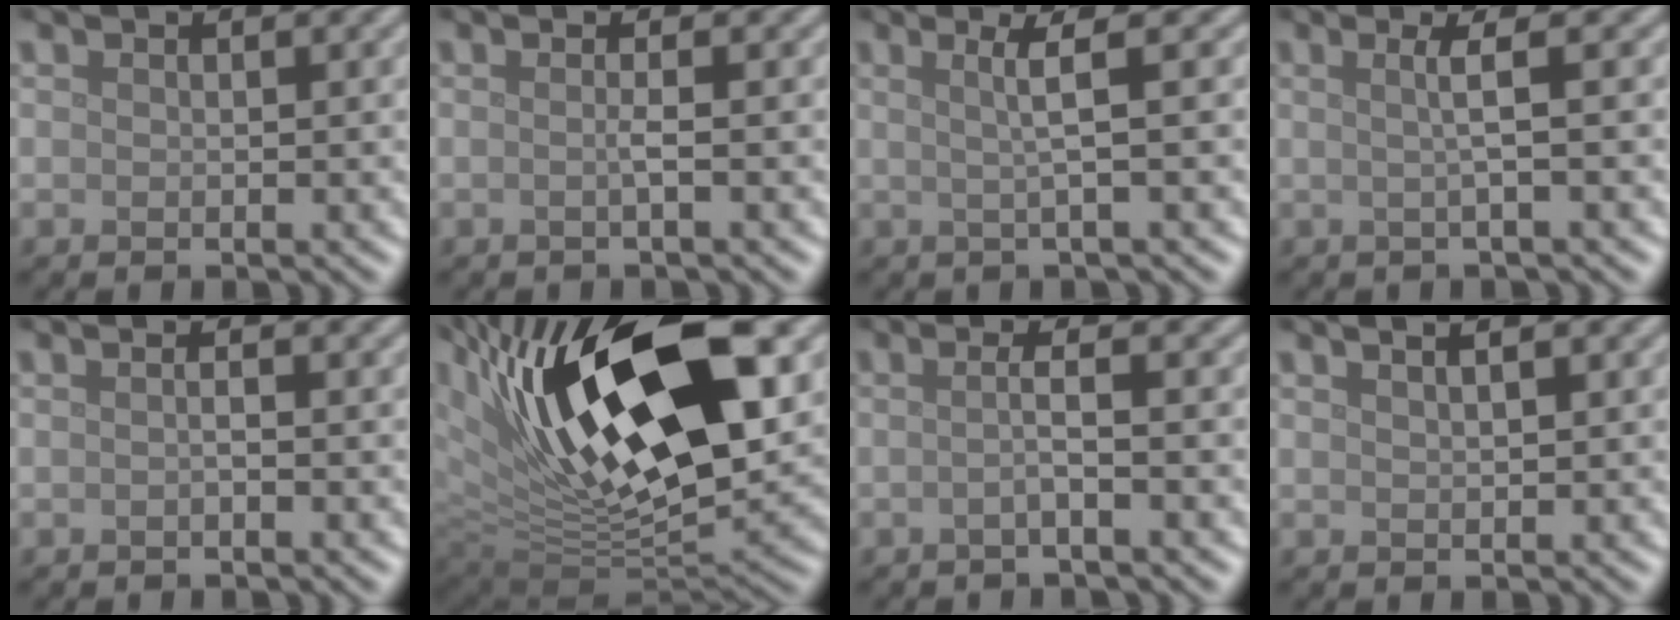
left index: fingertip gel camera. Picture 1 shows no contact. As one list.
[{"total": 1.3, "force": [-0.1, 0.3, 1.3], "torque": [-0.020, -0.002, -0.008]}, {"total": 2.8, "force": [0.4, 0.4, 2.7], "torque": [-0.047, 0.006, 0.002]}, {"total": 2.4, "force": [0.2, 0.5, 2.4], "torque": [-0.039, 0.005, -0.005]}, {"total": 0.8, "force": [-0.2, 0.2, 0.8], "torque": [-0.013, 0.001, -0.006]}, {"total": 18.4, "force": [5.6, 7.3, 15.9], "torque": [-0.270, 0.010, 0.087]}, {"total": 2.1, "force": [-0.3, 0.4, 2.0], "torque": [-0.033, -0.002, -0.014]}, {"total": 1.9, "force": [1.2, 0.7, 1.3], "torque": [-0.007, 0.004, 0.002]}]